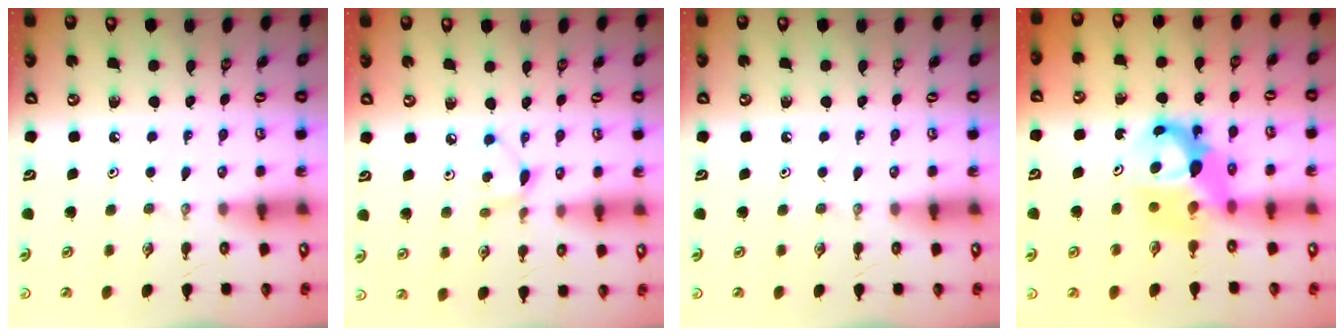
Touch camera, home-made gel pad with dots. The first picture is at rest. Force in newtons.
{"total": 5.2, "press": 5.2, "slide": 0.6}
{"total": 0.0}
{"total": 8.3, "press": 8.2, "slide": 0.8}